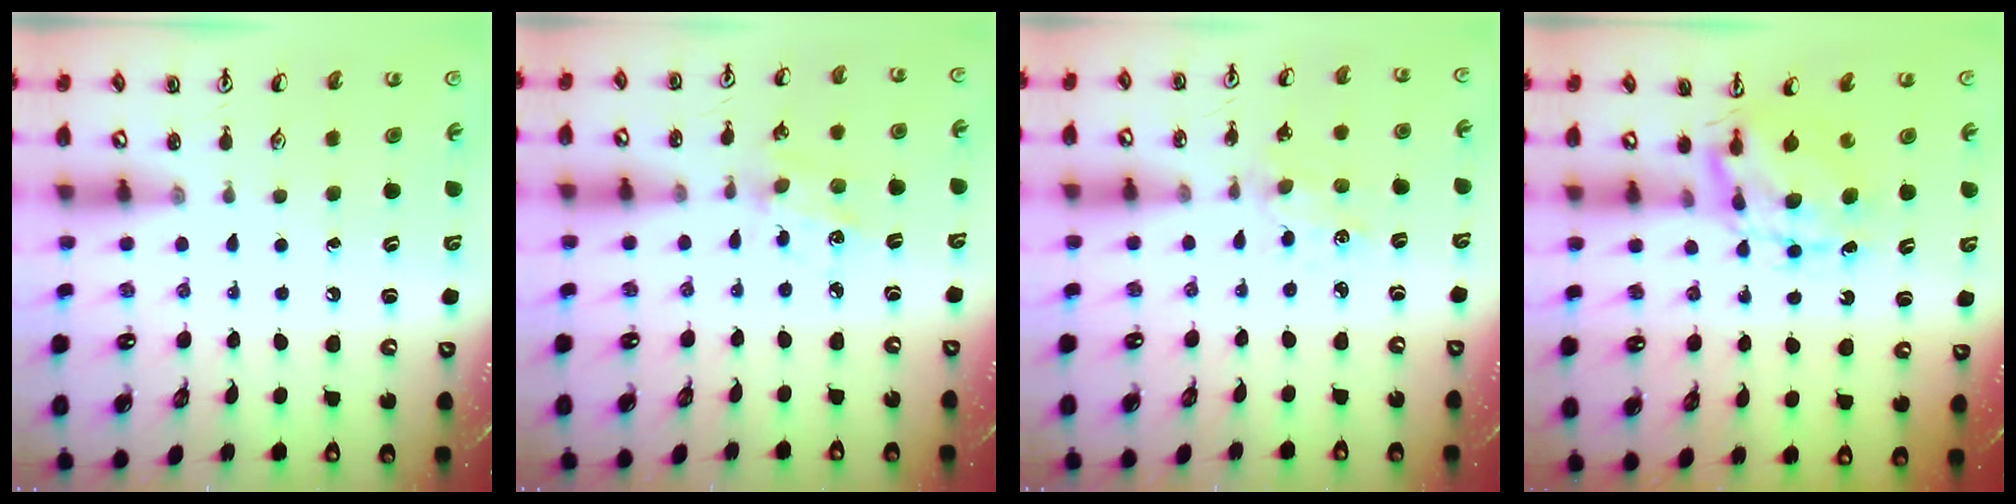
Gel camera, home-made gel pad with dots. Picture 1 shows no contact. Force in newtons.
{"total": 2.9, "press": 2.8, "slide": 0.8}
{"total": 1.8, "press": 1.8, "slide": 0.3}
{"total": 7.3, "press": 7.3, "slide": 0.8}